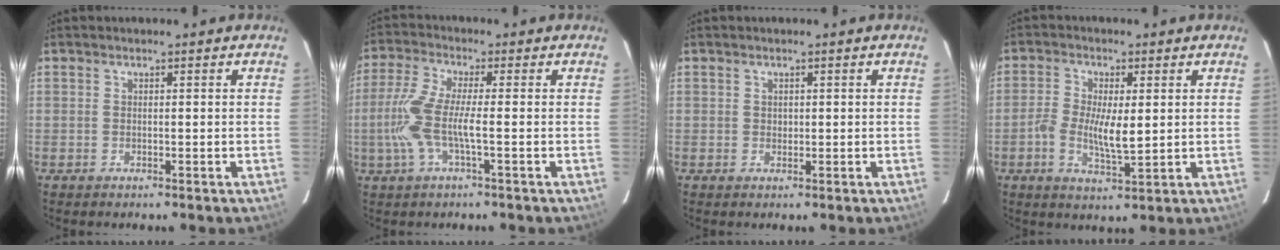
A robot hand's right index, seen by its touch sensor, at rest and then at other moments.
{"total": 8.5, "force": [-1.9, 1.0, 8.2], "torque": [-0.189, -0.002, -0.035]}
{"total": 0.8, "force": [0.2, 0.8, 0.1], "torque": [0.002, 0.003, 0.004]}
{"total": 6.7, "force": [-0.4, 2.6, 6.1], "torque": [-0.127, -0.003, -0.010]}